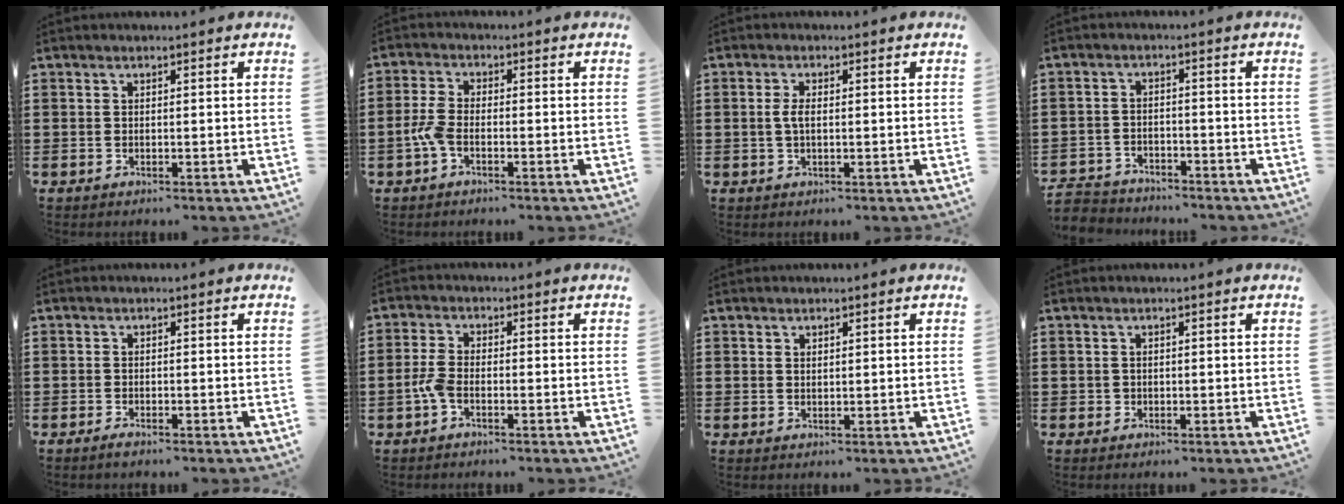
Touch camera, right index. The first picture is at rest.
{"total": 3.6, "force": [-1.5, 1.5, 2.9], "torque": [-0.078, -0.005, -0.034]}
{"total": 2.3, "force": [0.0, 0.9, 2.1], "torque": [-0.050, 0.000, -0.003]}
{"total": 3.4, "force": [-3.3, 0.8, -0.3], "torque": [-0.010, -0.001, -0.074]}
{"total": 0.8, "force": [-0.8, 0.1, 0.3], "torque": [-0.009, -0.004, -0.014]}
{"total": 3.1, "force": [-1.5, 1.2, 2.5], "torque": [-0.072, -0.007, -0.035]}
{"total": 0.7, "force": [0.6, 0.4, 0.1], "torque": [-0.004, 0.001, 0.012]}
{"total": 0.6, "force": [0.0, 0.6, 0.1], "torque": [-0.002, 0.005, -0.002]}